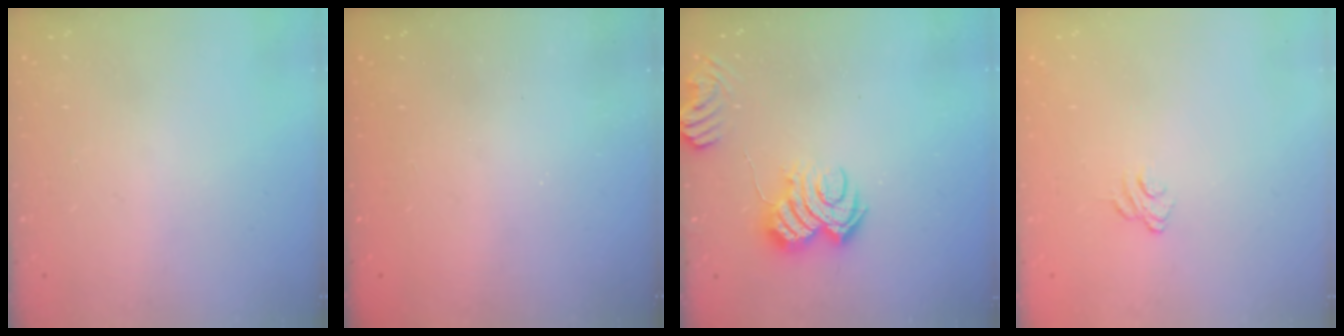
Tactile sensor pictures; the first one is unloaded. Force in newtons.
{"total": 2.4, "press": 2.3, "slide": 0.8}
{"total": 6.9, "press": 6.9, "slide": 0.5}
{"total": 3.2, "press": 3.0, "slide": 1.2}